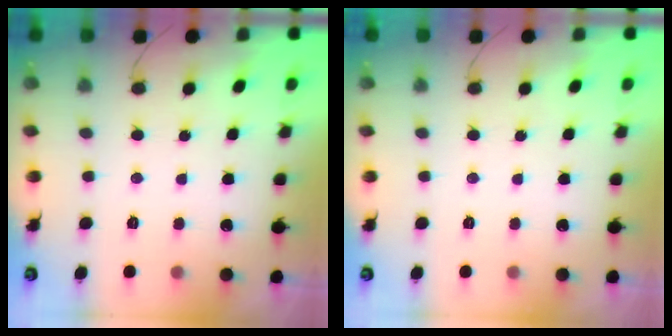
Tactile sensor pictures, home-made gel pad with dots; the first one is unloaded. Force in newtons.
{"total": 0.0}